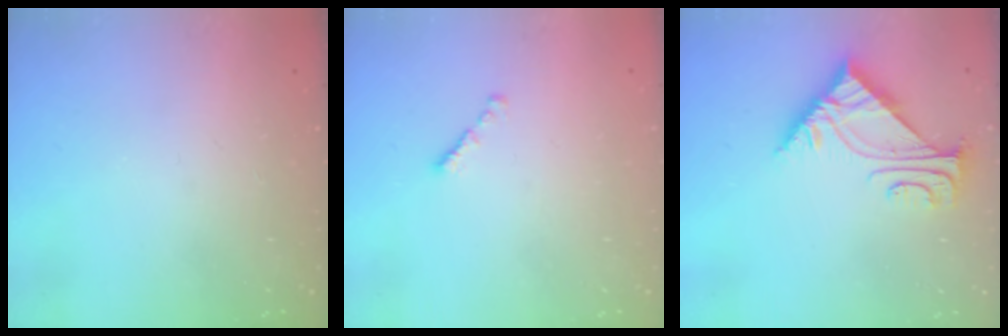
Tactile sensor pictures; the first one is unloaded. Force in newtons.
{"total": 1.3, "press": 1.1, "slide": 0.6}
{"total": 4.9, "press": 4.8, "slide": 0.8}